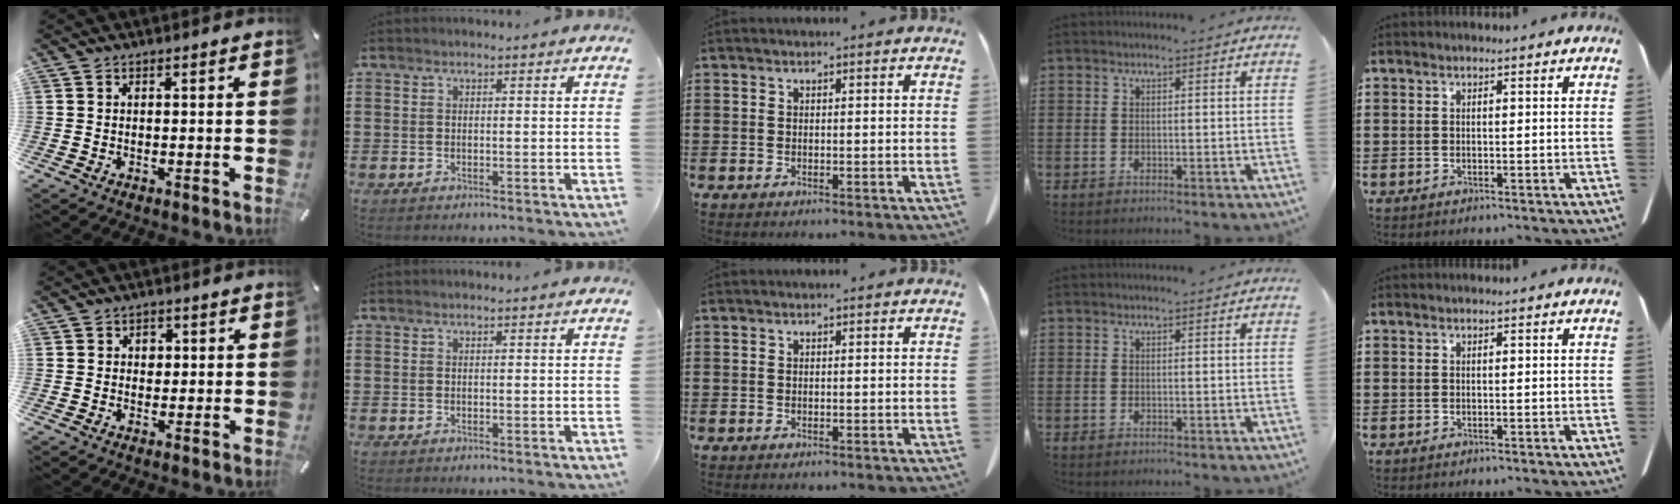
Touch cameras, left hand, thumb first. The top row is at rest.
{"thumb": {"total": 2.4, "force": [0.3, 2.1, 1.0], "torque": [0.001, -0.003, -0.003]}}